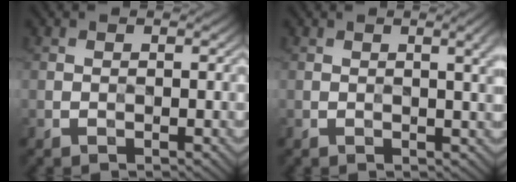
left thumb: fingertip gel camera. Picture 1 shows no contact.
{"total": 3.2, "force": [1.1, 0.7, 2.9], "torque": [-0.040, 0.004, 0.017]}